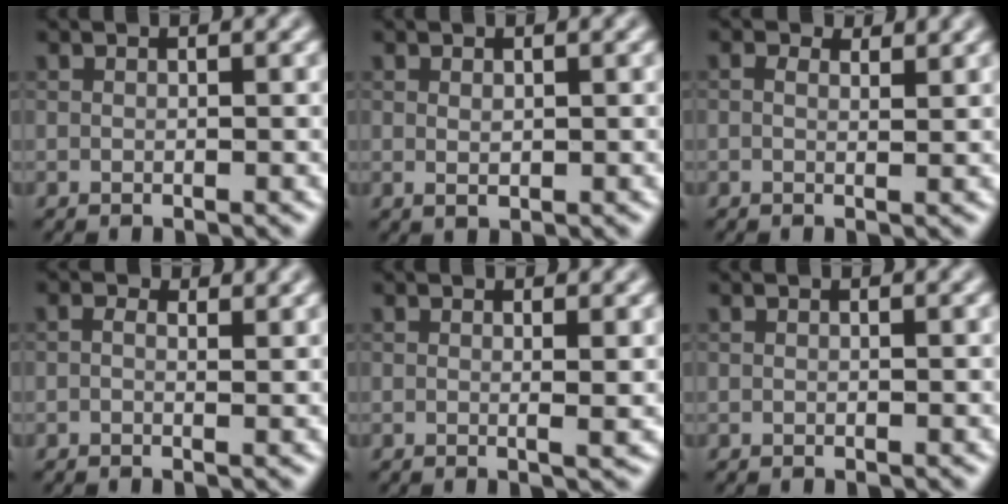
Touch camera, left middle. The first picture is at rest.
{"total": 0.9, "force": [0.3, 0.4, 0.7], "torque": [-0.015, -0.002, 0.009]}
{"total": 2.5, "force": [1.6, 1.2, 1.5], "torque": [-0.024, -0.003, 0.010]}
{"total": 2.5, "force": [1.1, 1.4, 1.8], "torque": [-0.021, 0.003, -0.006]}
{"total": 1.5, "force": [0.4, 0.4, 1.4], "torque": [-0.015, -0.001, 0.001]}
{"total": 0.0}